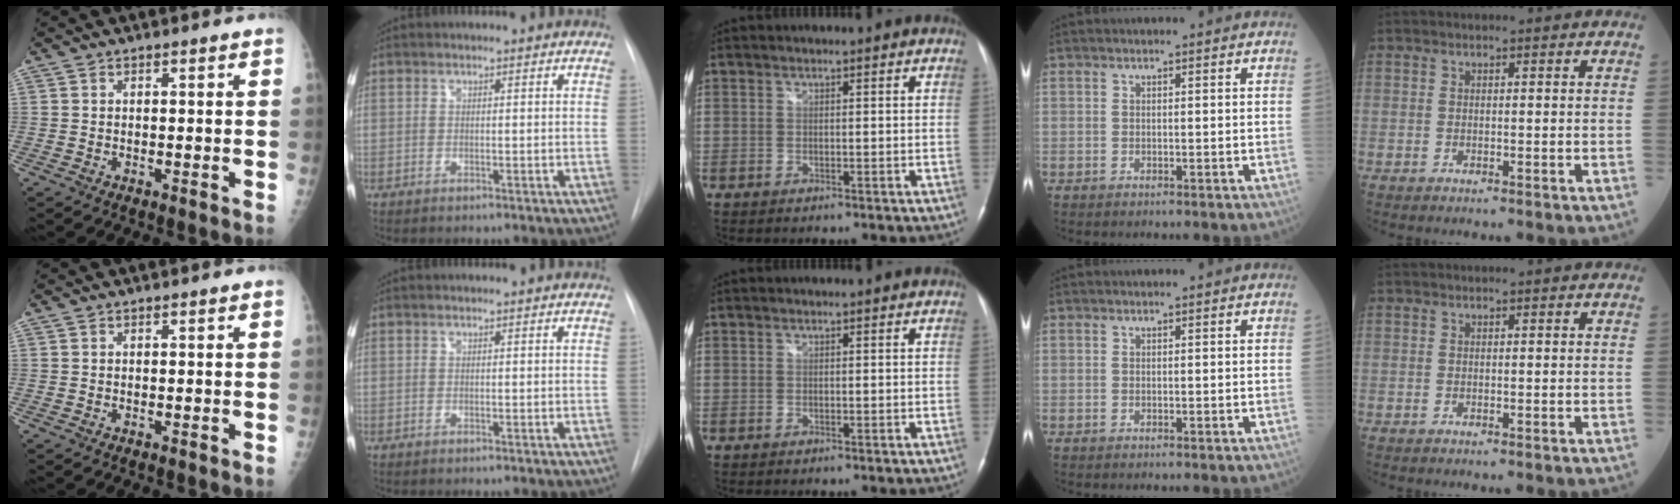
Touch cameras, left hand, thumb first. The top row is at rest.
{}